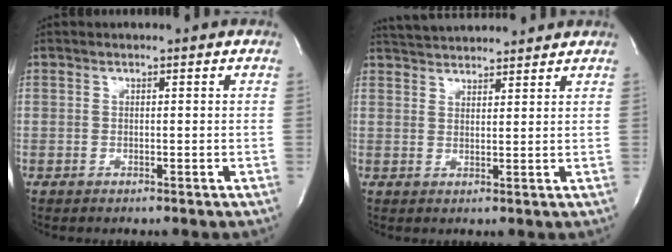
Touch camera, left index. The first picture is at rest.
{"total": 8.6, "force": [8.3, 1.0, 2.2], "torque": [-0.045, 0.031, 0.127]}